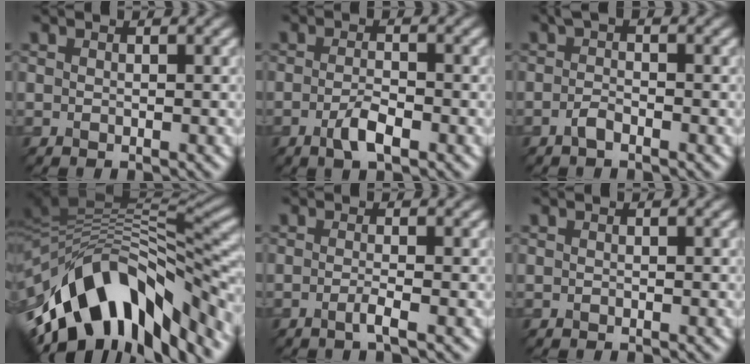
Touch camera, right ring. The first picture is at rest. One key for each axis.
{"total": 1.9, "fx": -0.9, "fy": 0.5, "fz": 1.6, "tx": -0.040, "ty": 0.006, "tz": -0.022}
{"total": 1.0, "fx": -0.5, "fy": 0.1, "fz": 0.9, "tx": -0.025, "ty": 0.006, "tz": -0.014}
{"total": 13.0, "fx": -5.8, "fy": 6.1, "fz": 9.9, "tx": -0.171, "ty": 0.023, "tz": -0.095}
{"total": 1.1, "fx": -0.4, "fy": -0.1, "fz": 1.0, "tx": -0.019, "ty": 0.004, "tz": -0.017}
{"total": 0.0}